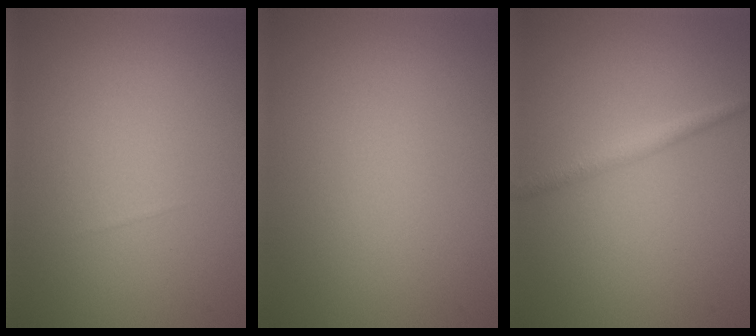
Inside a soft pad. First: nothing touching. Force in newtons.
{"total": 0.0}
{"total": 1.7, "press": 1.7, "slide": 0.0}